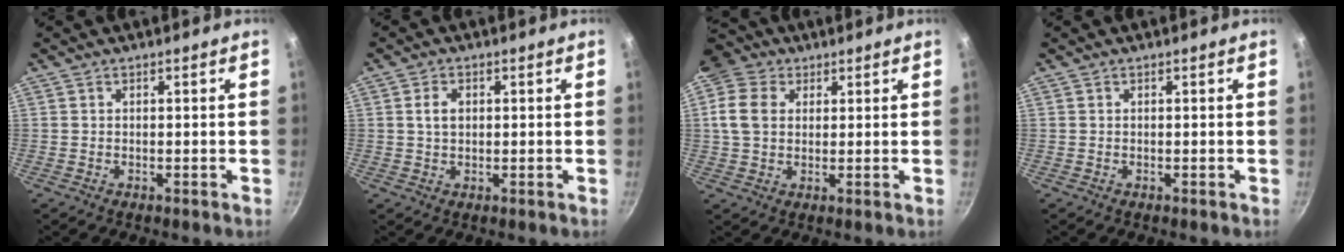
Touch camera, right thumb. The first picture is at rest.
{"total": 2.9, "force": [0.6, 2.0, 2.0], "torque": [-0.030, 0.002, 0.011]}
{"total": 8.4, "force": [2.4, 6.5, 4.7], "torque": [-0.066, 0.003, 0.035]}
{"total": 0.0}